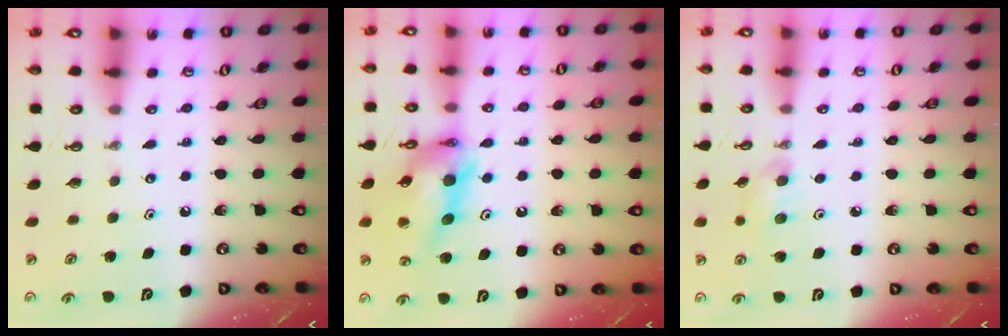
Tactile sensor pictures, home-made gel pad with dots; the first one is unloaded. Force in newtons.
{"total": 16.4, "press": 16.3, "slide": 1.3}
{"total": 7.4, "press": 5.6, "slide": 4.8}